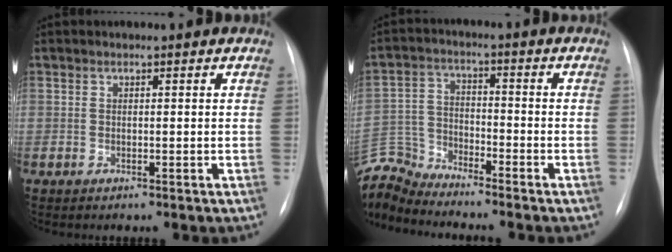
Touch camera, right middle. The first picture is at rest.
{"total": 8.5, "force": [-8.5, -0.2, -0.4], "torque": [-0.002, 0.014, -0.168]}